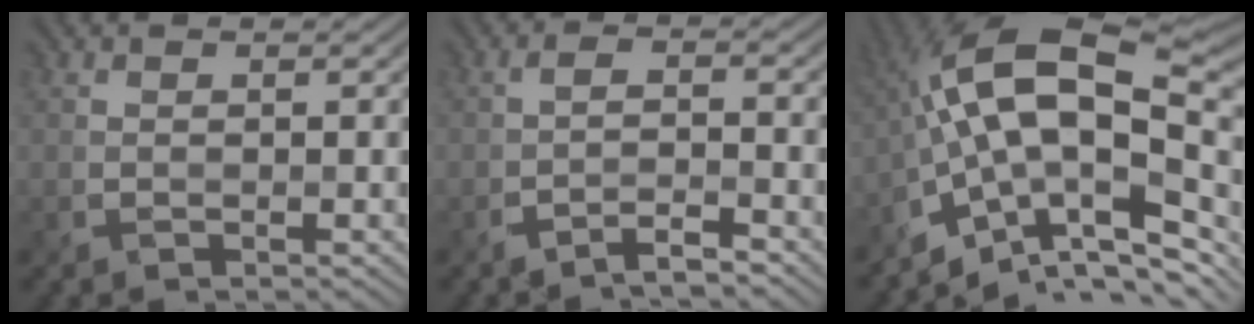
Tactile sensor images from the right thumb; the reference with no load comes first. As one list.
[{"total": 3.3, "force": [-2.5, 0.4, 2.0], "torque": [-0.034, 0.011, -0.058]}, {"total": 16.7, "force": [-3.1, 8.0, 14.4], "torque": [-0.257, 0.014, -0.053]}]